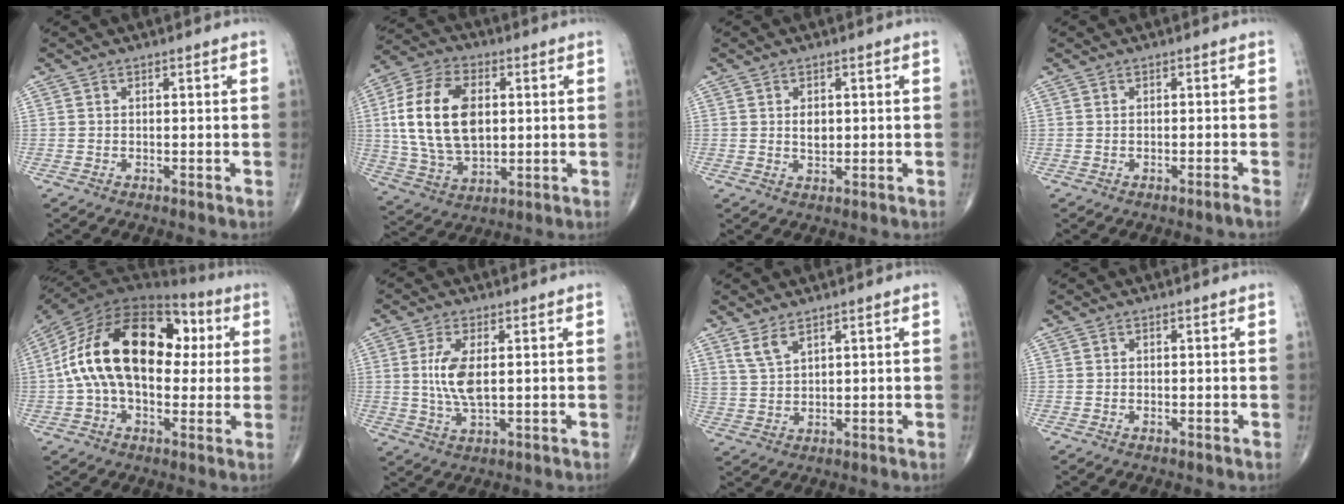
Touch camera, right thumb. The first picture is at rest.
{"total": 18.2, "force": [2.1, 11.1, 14.3], "torque": [-0.269, -0.001, 0.041]}
{"total": 2.4, "force": [0.4, 1.5, 1.9], "torque": [-0.024, -0.006, 0.008]}
{"total": 0.9, "force": [-0.7, -0.4, 0.5], "torque": [-0.017, 0.006, -0.009]}
{"total": 24.5, "force": [3.2, 14.6, 19.5], "torque": [-0.343, 0.042, 0.044]}
{"total": 7.3, "force": [0.9, 3.0, 6.6], "torque": [-0.144, -0.009, 0.022]}
{"total": 4.0, "force": [2.9, 1.5, 2.4], "torque": [-0.049, -0.017, 0.067]}
{"total": 0.0}